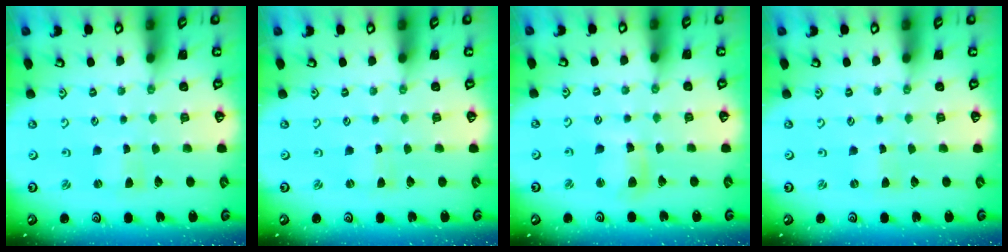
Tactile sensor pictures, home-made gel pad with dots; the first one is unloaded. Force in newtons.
{"total": 0.0}
{"total": 7.6, "press": 7.6, "slide": 1.1}
{"total": 0.0}